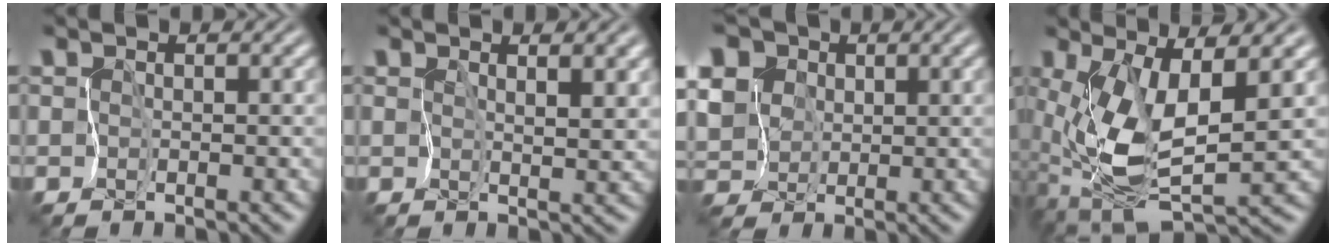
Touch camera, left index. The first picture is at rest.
{"total": 2.8, "force": [1.5, 0.6, 2.2], "torque": [-0.028, -0.009, 0.025]}
{"total": 10.6, "force": [4.1, 8.7, 4.6], "torque": [-0.121, 0.020, 0.058]}
{"total": 8.8, "force": [0.1, 3.8, 7.9], "torque": [-0.181, -0.024, 0.008]}